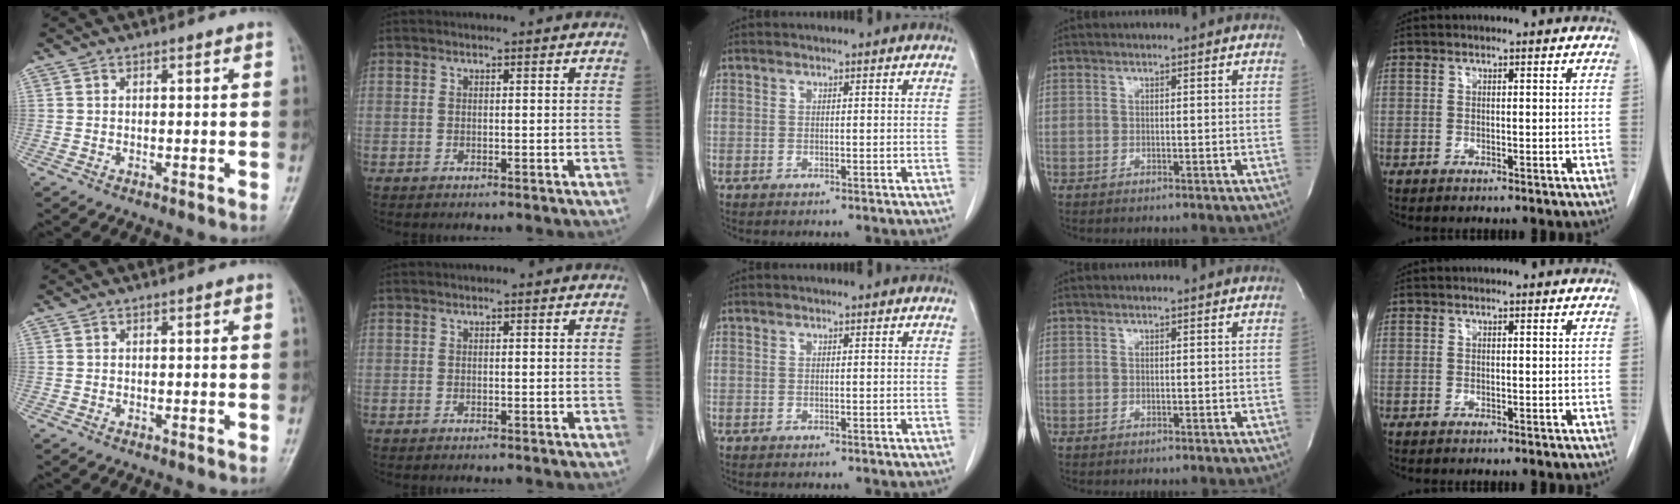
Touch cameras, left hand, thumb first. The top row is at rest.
{}